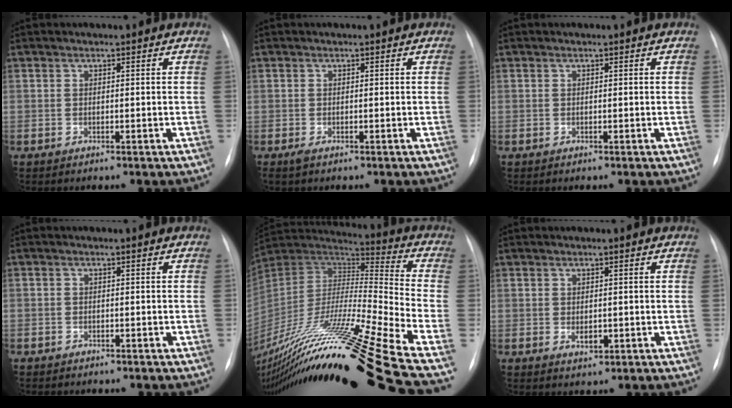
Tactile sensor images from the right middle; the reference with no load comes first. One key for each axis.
{"total": 0.8, "fx": -0.5, "fy": 0.2, "fz": 0.6, "tx": -0.012, "ty": -0.002, "tz": -0.006}
{"total": 0.0}
{"total": 1.8, "fx": -1.5, "fy": 1.0, "fz": 0.6, "tx": -0.014, "ty": 0.002, "tz": -0.017}
{"total": 30.9, "fx": -23.6, "fy": -3.0, "fz": 19.8, "tx": -0.331, "ty": -0.049, "tz": -0.419}
{"total": 2.1, "fx": -0.5, "fy": 1.2, "fz": 1.7, "tx": -0.028, "ty": -0.001, "tz": -0.003}